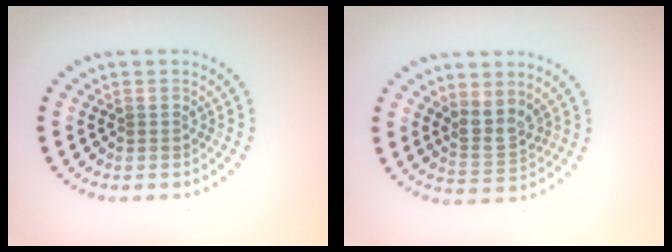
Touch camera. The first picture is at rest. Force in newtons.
{"total": 2.5, "press": 2.0, "slide": 1.6}